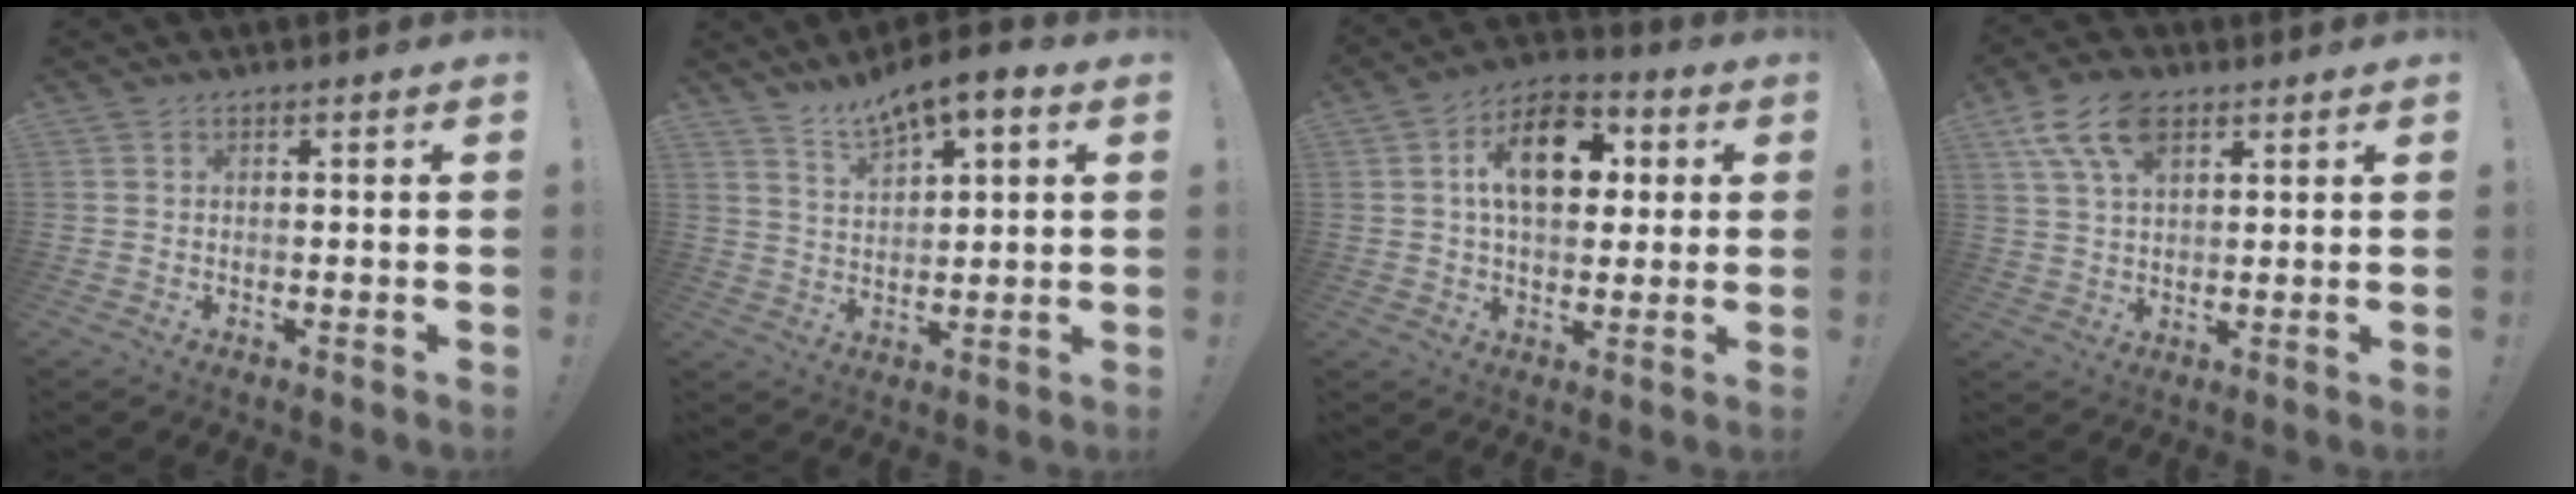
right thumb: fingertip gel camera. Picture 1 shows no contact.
{"total": 8.2, "force": [5.9, 2.8, 5.0], "torque": [-0.084, -0.030, 0.105]}
{"total": 15.1, "force": [3.7, 9.5, 11.2], "torque": [-0.155, 0.005, 0.066]}
{"total": 11.3, "force": [5.7, 6.3, 7.4], "torque": [-0.141, -0.006, 0.107]}